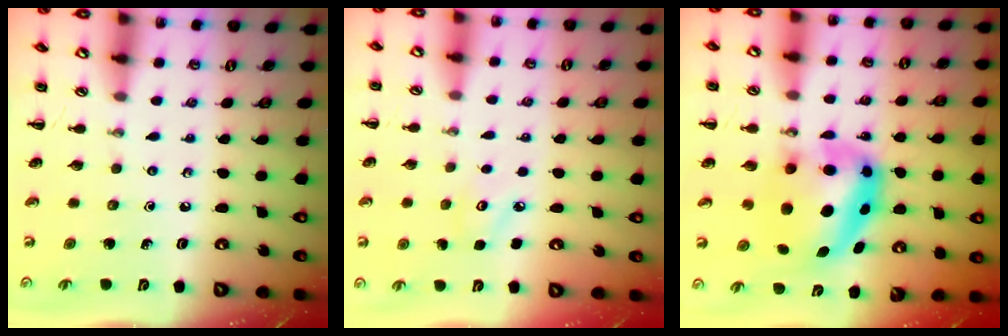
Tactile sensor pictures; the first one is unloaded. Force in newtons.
{"total": 3.2, "press": 3.1, "slide": 0.9}
{"total": 9.7, "press": 9.4, "slide": 2.4}